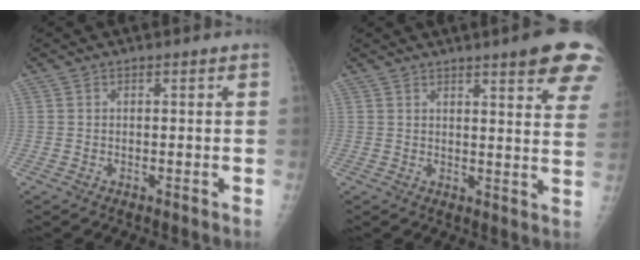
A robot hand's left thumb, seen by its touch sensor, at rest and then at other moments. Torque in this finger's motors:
{"motor_torque": [2.90, 2.11, 1.20, -0.44, 0.20]}